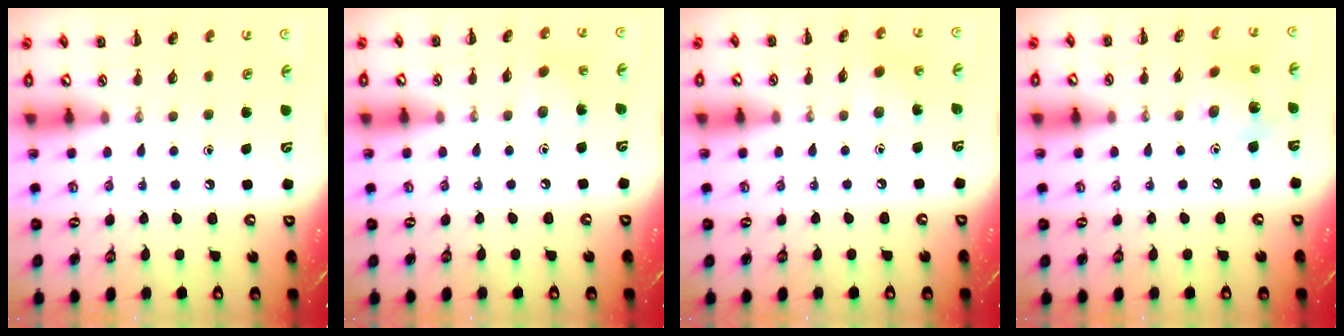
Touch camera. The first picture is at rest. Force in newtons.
{"total": 4.3, "press": 4.1, "slide": 1.2}
{"total": 3.5, "press": 3.5, "slide": 0.5}
{"total": 6.9, "press": 6.7, "slide": 1.5}